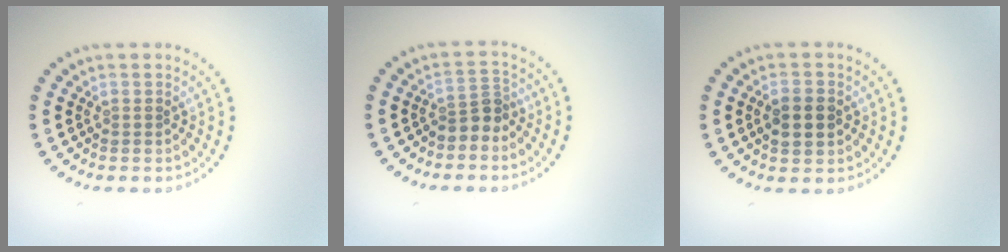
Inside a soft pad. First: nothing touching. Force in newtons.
{"total": 2.3, "press": 1.8, "slide": 1.5}
{"total": 2.7, "press": 2.7, "slide": 0.2}